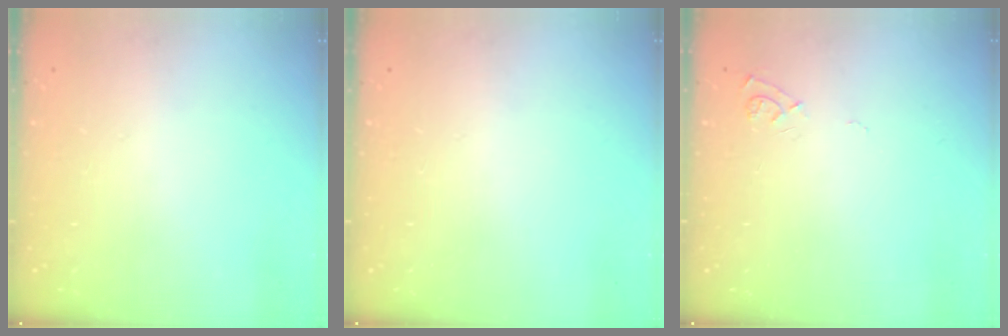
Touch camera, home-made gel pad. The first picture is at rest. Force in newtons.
{"total": 0.0}
{"total": 6.8, "press": 6.8, "slide": 0.6}